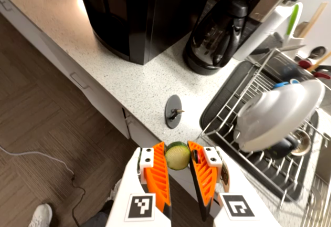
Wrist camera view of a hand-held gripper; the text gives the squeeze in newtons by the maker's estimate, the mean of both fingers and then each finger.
{"total": 11.1, "left": 11.1, "right": 11.2}